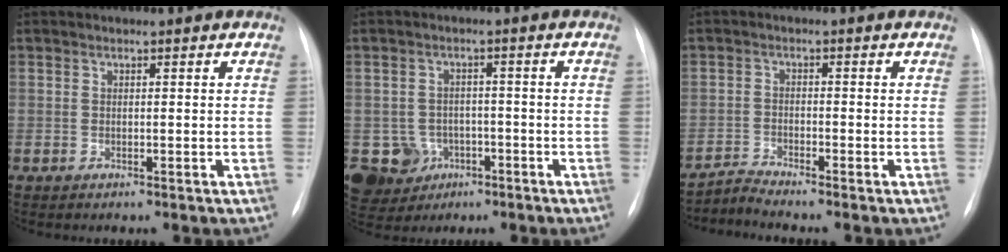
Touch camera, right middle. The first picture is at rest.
{"total": 6.6, "force": [-2.6, 6.0, 1.1], "torque": [-0.023, 0.009, -0.033]}
{"total": 2.7, "force": [-2.5, -1.0, -0.6], "torque": [0.006, -0.020, -0.049]}